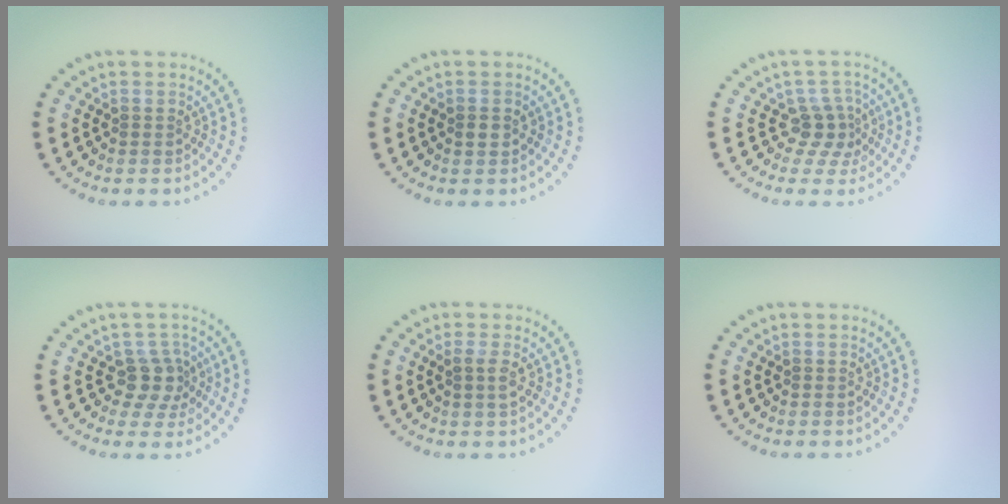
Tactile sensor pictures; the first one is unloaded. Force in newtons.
{"total": 1.2, "press": 1.1, "slide": 0.3}
{"total": 2.6, "press": 1.8, "slide": 1.8}
{"total": 2.7, "press": 2.1, "slide": 1.6}
{"total": 1.1, "press": 1.0, "slide": 0.5}
{"total": 0.0}